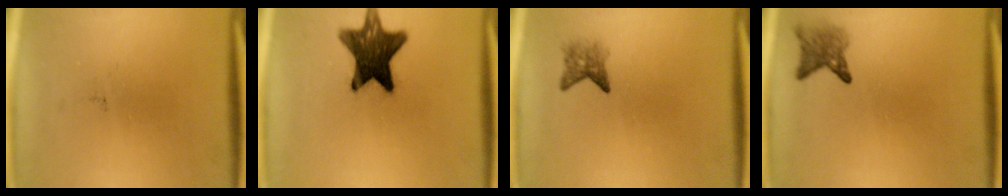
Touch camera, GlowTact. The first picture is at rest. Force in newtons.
{"total": 13.0}
{"total": 2.2}
{"total": 2.7}